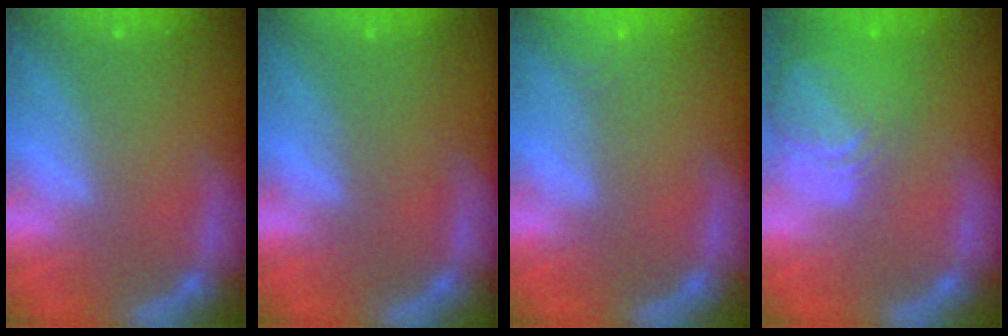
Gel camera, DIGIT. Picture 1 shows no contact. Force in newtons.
{"total": 0.0}
{"total": 1.9}
{"total": 8.5}